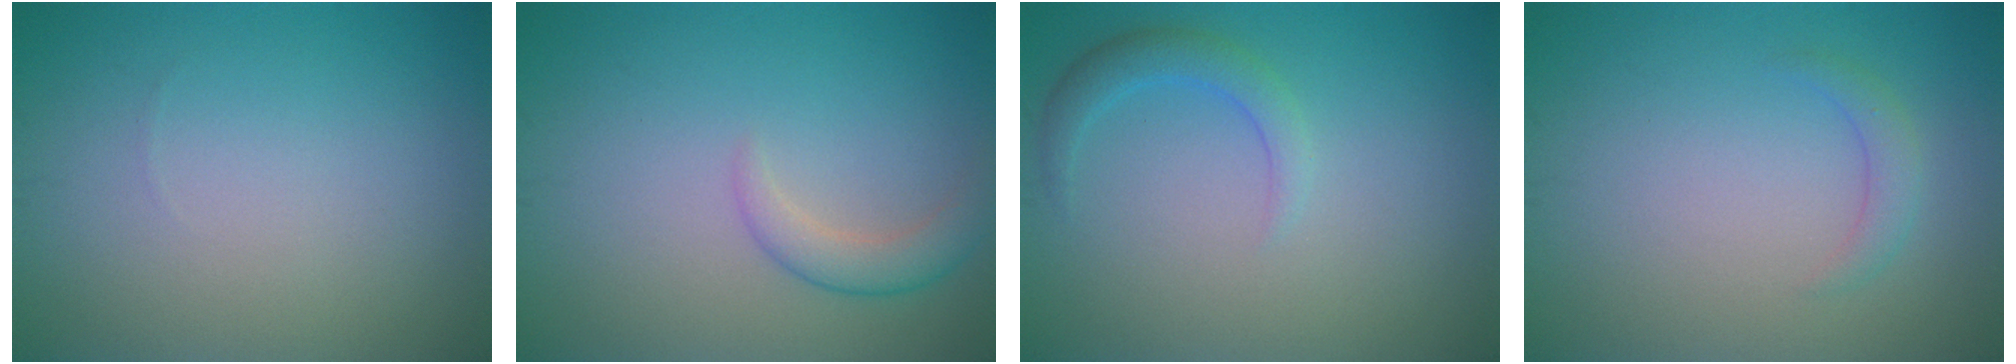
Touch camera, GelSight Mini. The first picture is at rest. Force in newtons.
{"total": 2.3, "press": 2.3, "slide": 0.1}
{"total": 2.1, "press": 2.1, "slide": 0.1}
{"total": 1.4, "press": 1.4, "slide": 0.0}